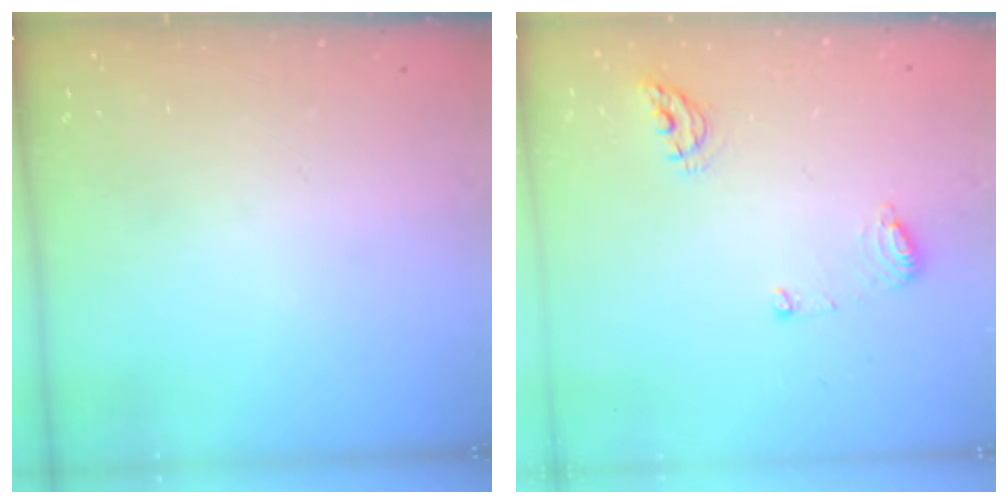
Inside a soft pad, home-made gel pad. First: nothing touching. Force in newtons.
{"total": 6.9, "press": 6.8, "slide": 0.9}